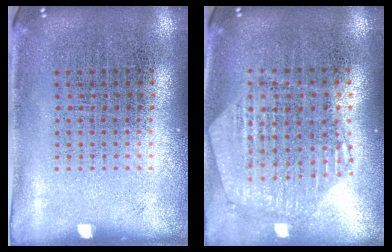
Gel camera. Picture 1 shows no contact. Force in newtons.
{"total": 1.1, "press": 1.1, "slide": 0.2}